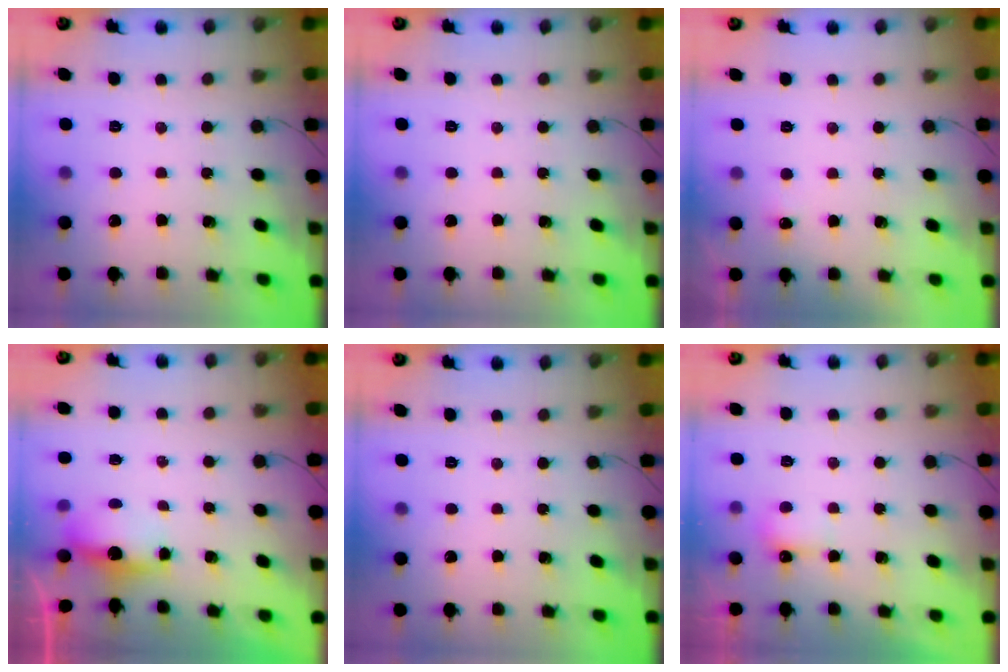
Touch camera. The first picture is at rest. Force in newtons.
{"total": 0.0}
{"total": 2.4, "press": 2.2, "slide": 1.1}
{"total": 7.2, "press": 5.3, "slide": 4.8}
{"total": 0.0}
{"total": 4.0, "press": 3.9, "slide": 0.8}